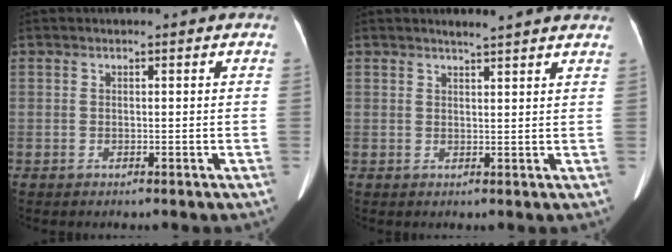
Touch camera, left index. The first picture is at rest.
{"total": 5.2, "force": [4.7, -0.2, 2.1], "torque": [-0.031, 0.012, 0.052]}